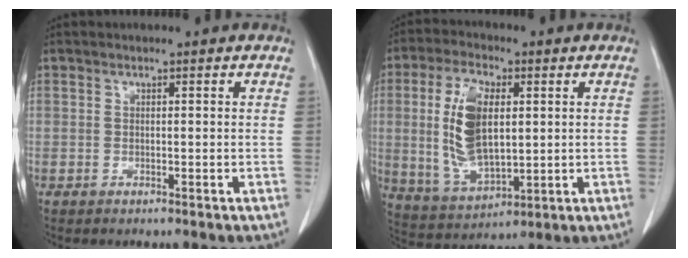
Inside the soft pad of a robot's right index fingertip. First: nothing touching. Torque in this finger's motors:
{"motor_torque": [0.59, 0.04, 0.36, 0.21]}